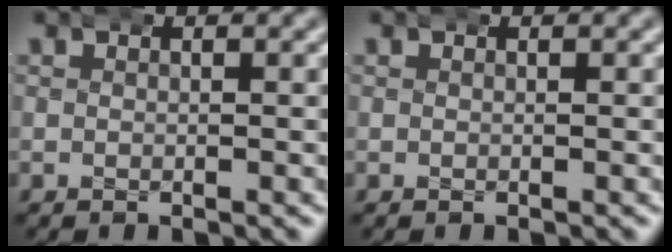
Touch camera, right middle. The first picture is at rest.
{"total": 0.0}